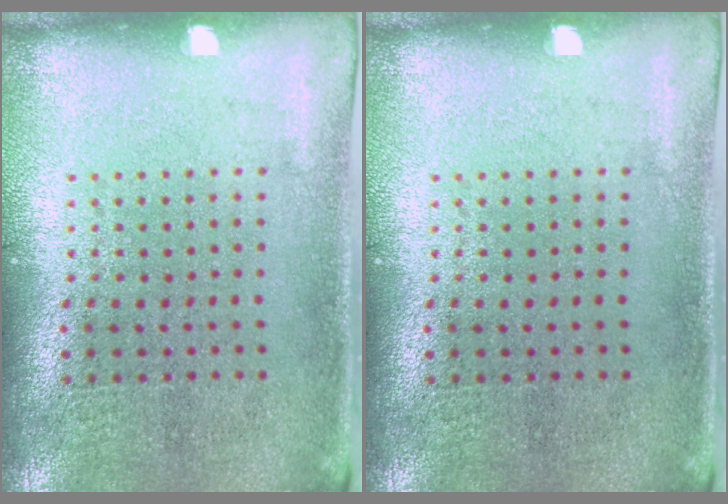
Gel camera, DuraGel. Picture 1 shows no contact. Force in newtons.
{"total": 0.0}